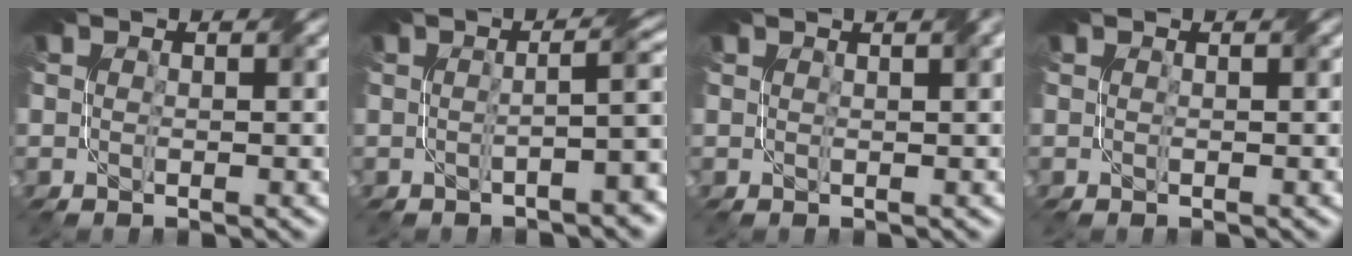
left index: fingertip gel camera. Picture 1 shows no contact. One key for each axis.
{"total": 4.7, "fx": -1.1, "fy": 1.1, "fz": 4.4, "tx": -0.049, "ty": 0.014, "tz": -0.025}
{"total": 4.6, "fx": 2.7, "fy": 1.9, "fz": 3.2, "tx": -0.012, "ty": 0.028, "tz": 0.002}
{"total": 0.6, "fx": 0.3, "fy": 0.1, "fz": 0.5, "tx": -0.006, "ty": 0.004, "tz": -0.004}